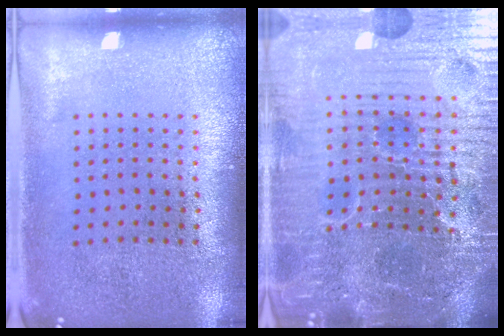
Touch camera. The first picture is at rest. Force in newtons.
{"total": 7.3, "press": 6.5, "slide": 3.2}